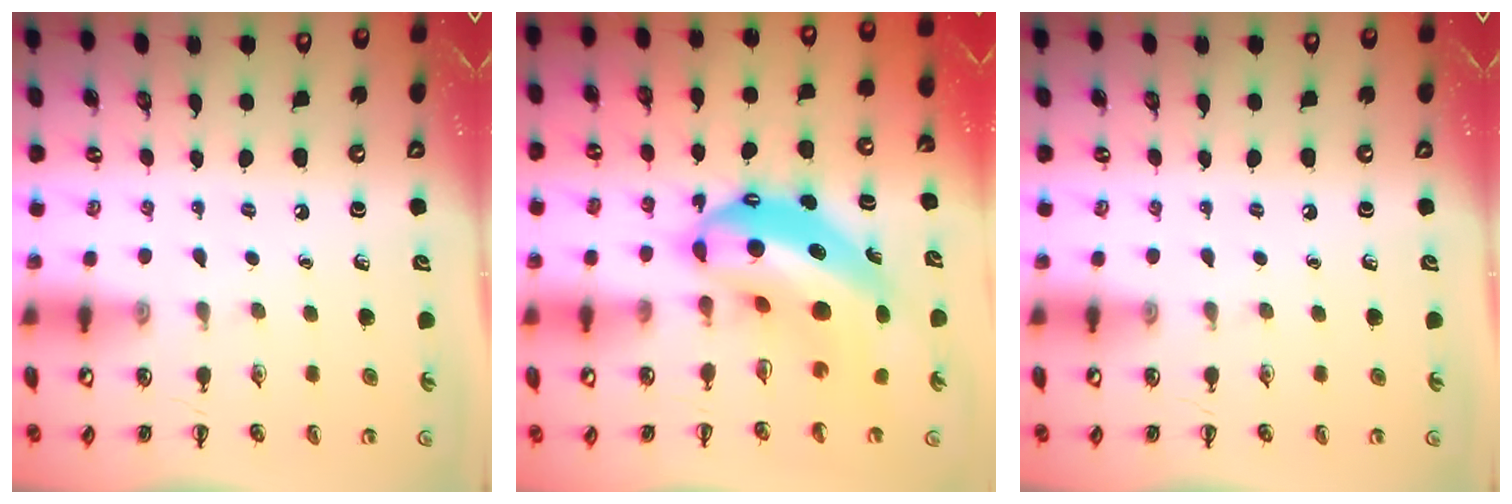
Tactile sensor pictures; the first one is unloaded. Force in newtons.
{"total": 14.9, "press": 14.4, "slide": 3.7}
{"total": 0.0}